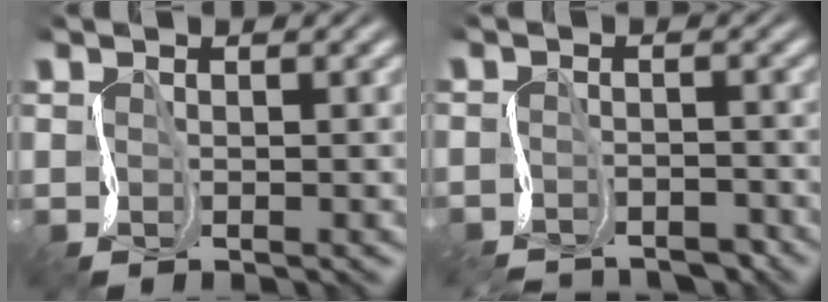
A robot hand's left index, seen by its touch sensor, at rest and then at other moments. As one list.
[{"total": 4.1, "force": [-4.1, 0.7, 0.4], "torque": [-0.007, -0.005, -0.072]}]